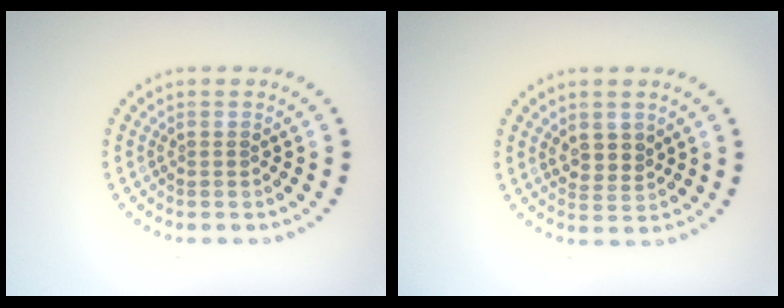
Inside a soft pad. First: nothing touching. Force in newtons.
{"total": 2.1, "press": 1.9, "slide": 0.9}